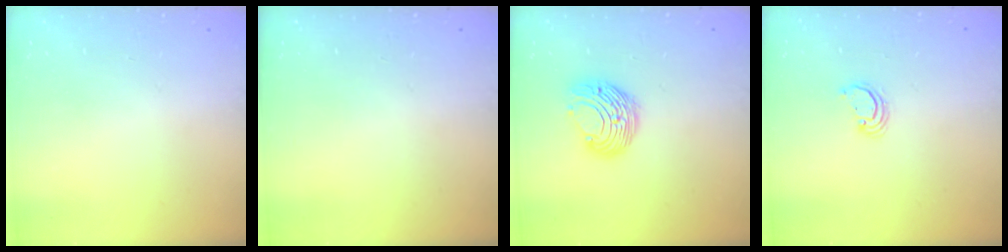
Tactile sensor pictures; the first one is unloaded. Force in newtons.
{"total": 0.0}
{"total": 10.7, "press": 10.7, "slide": 0.5}
{"total": 2.7, "press": 2.7, "slide": 0.1}